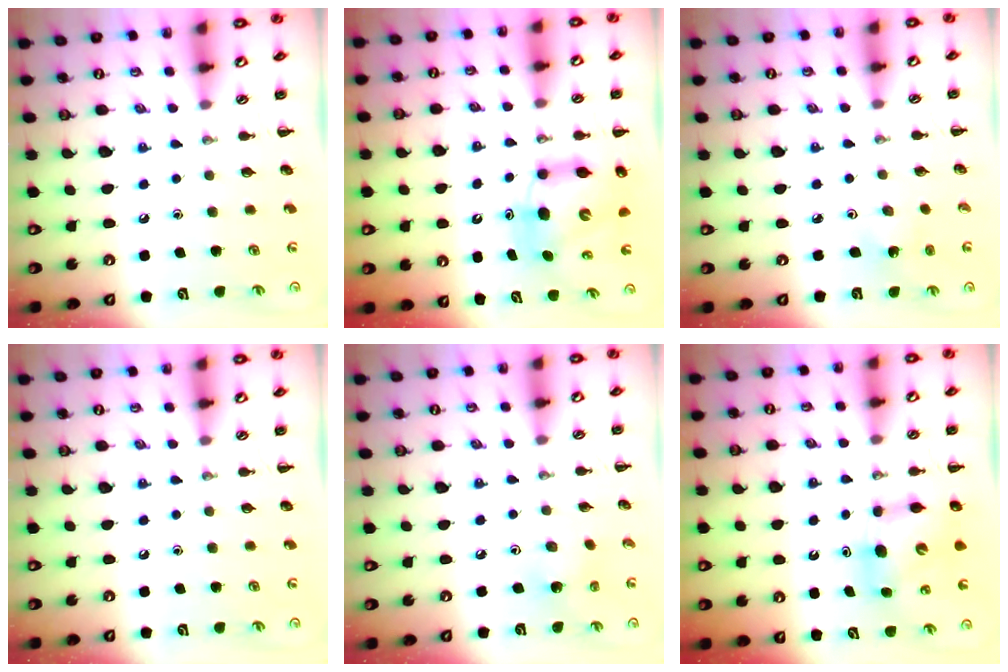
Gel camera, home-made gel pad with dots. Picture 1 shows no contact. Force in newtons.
{"total": 7.5, "press": 7.2, "slide": 1.9}
{"total": 2.1, "press": 2.0, "slide": 0.7}
{"total": 0.0}
{"total": 2.9, "press": 2.7, "slide": 0.9}
{"total": 6.7, "press": 6.7, "slide": 0.4}